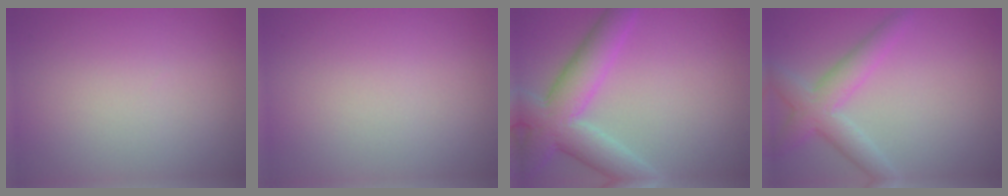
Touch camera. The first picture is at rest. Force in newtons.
{"total": 0.0}
{"total": 7.1, "press": 7.1, "slide": 0.6}
{"total": 4.0, "press": 4.0, "slide": 0.1}